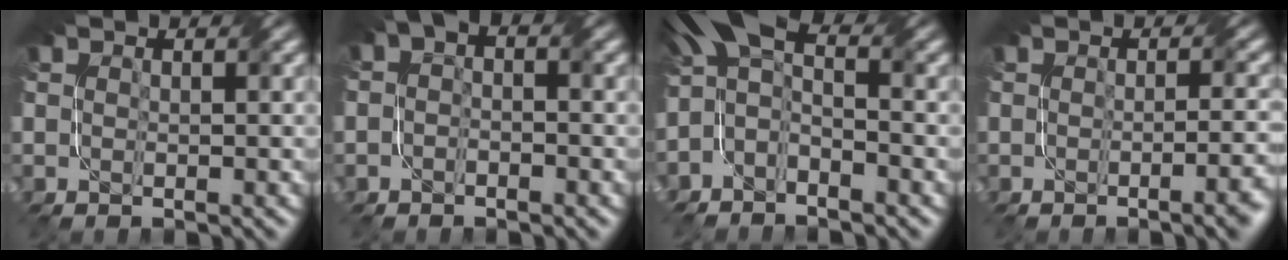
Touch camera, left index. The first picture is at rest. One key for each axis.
{"total": 2.1, "fx": 0.2, "fy": 1.3, "fz": 1.6, "tx": -0.027, "ty": 0.005, "tz": -0.009}
{"total": 4.8, "fx": -1.7, "fy": 2.5, "fz": 3.8, "tx": -0.073, "ty": 0.011, "tz": -0.045}
{"total": 4.3, "fx": -1.5, "fy": 1.4, "fz": 3.8, "tx": -0.020, "ty": 0.003, "tz": -0.014}